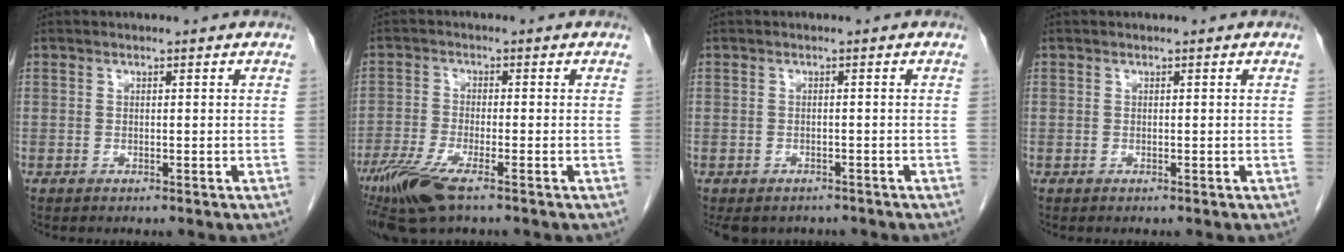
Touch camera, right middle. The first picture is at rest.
{"total": 8.5, "force": [-5.6, 1.4, 6.2], "torque": [-0.124, -0.021, -0.105]}
{"total": 6.6, "force": [-5.3, 3.7, 1.4], "torque": [-0.023, -0.006, -0.064]}
{"total": 0.0}